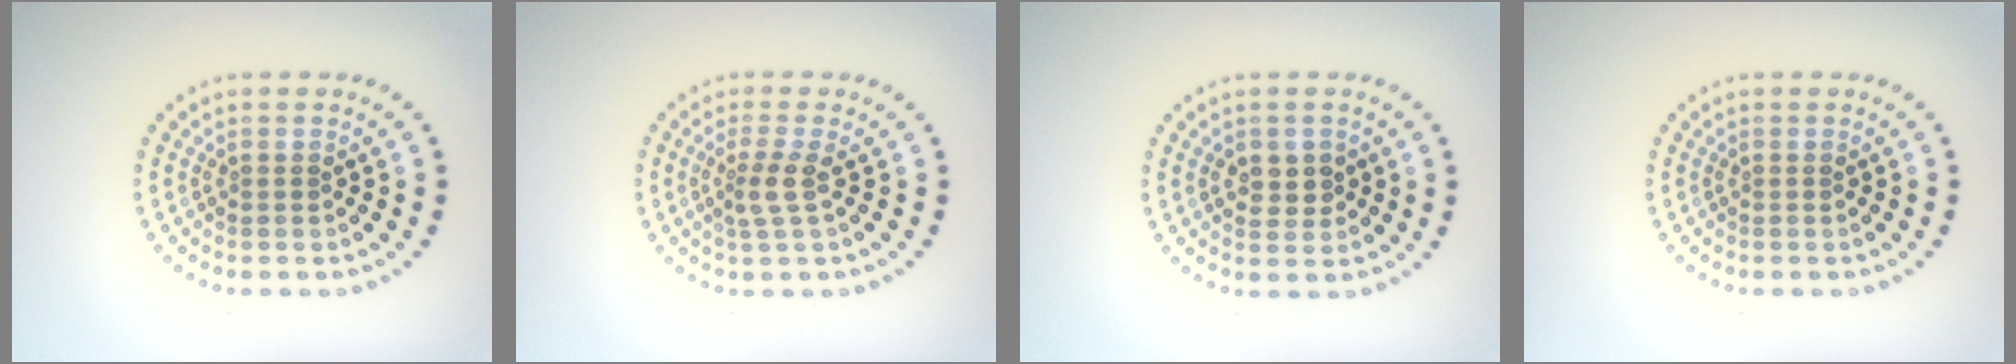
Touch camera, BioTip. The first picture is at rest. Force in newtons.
{"total": 2.1, "press": 1.5, "slide": 1.4}
{"total": 2.4, "press": 2.3, "slide": 0.5}
{"total": 0.0}